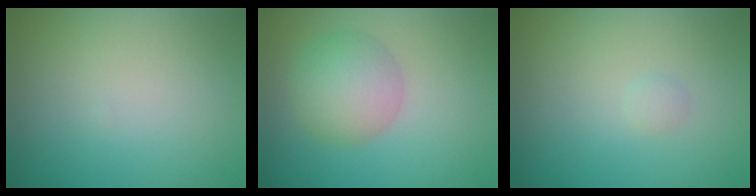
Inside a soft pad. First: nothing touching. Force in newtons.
{"total": 4.7, "press": 4.7, "slide": 0.2}
{"total": 0.5, "press": 0.5, "slide": 0.0}